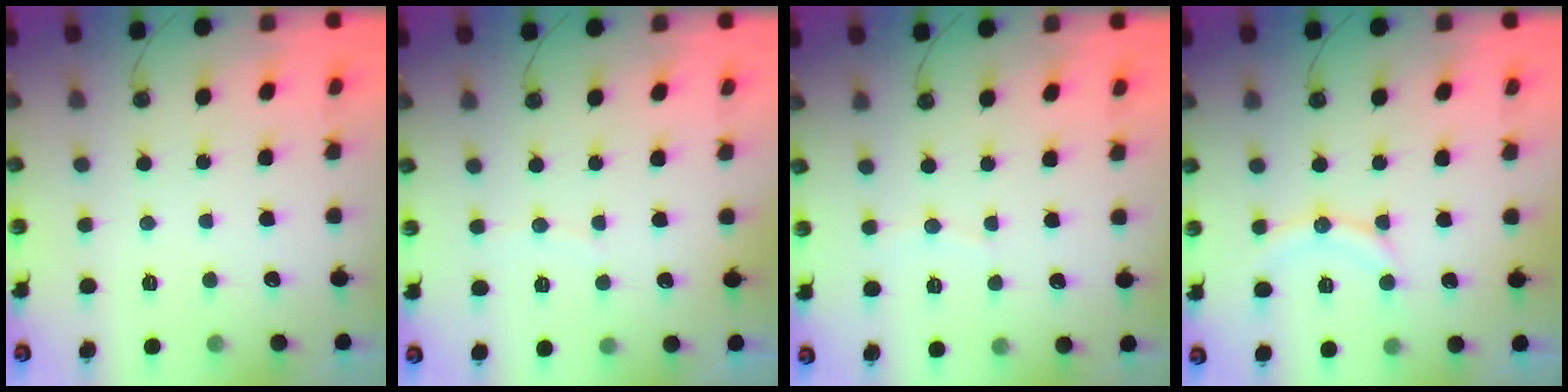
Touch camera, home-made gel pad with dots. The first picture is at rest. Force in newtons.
{"total": 2.2, "press": 2.2, "slide": 0.2}
{"total": 3.1, "press": 3.1, "slide": 0.2}
{"total": 9.4, "press": 9.4, "slide": 0.5}